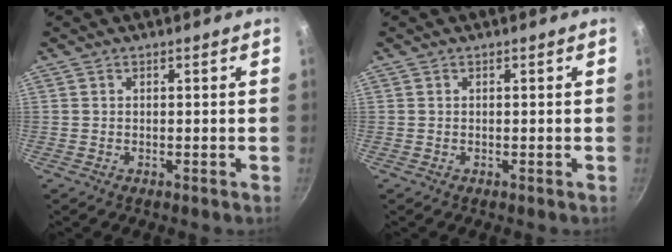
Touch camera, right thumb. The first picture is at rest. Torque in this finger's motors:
{"motor_torque": [0.00, 0.00, 0.00, 0.00, 0.00]}